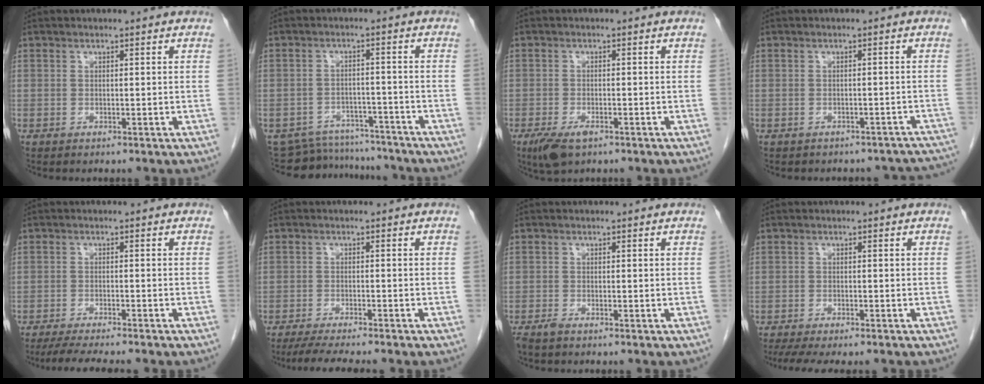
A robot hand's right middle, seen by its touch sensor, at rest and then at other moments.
{"total": 10.3, "force": [-10.0, 2.6, 0.2], "torque": [-0.006, 0.015, -0.134]}
{"total": 4.3, "force": [-2.6, 1.7, 3.0], "torque": [-0.061, -0.007, -0.042]}
{"total": 13.0, "force": [-11.5, 5.5, 2.9], "torque": [-0.042, 0.018, -0.107]}
{"total": 8.0, "force": [-6.9, 0.2, 4.2], "torque": [-0.057, -0.017, -0.105]}
{"total": 7.6, "force": [-6.5, 0.0, 4.0], "torque": [-0.055, -0.018, -0.101]}
{"total": 1.2, "force": [-1.0, 0.1, 0.6], "torque": [-0.018, -0.003, -0.020]}
{"total": 8.4, "force": [-7.0, 1.9, 4.3], "torque": [-0.062, -0.008, -0.104]}